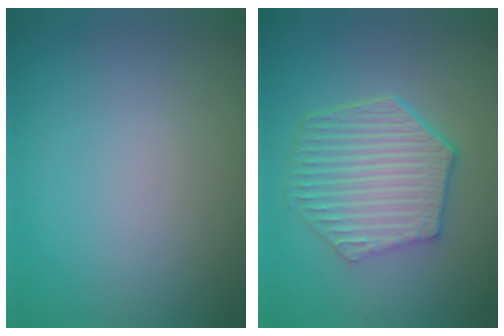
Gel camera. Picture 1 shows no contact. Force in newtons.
{"total": 6.1, "press": 4.7, "slide": 3.8}